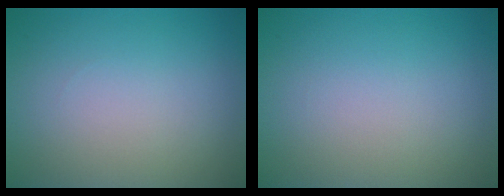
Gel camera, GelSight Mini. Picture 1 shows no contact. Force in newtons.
{"total": 0.0}